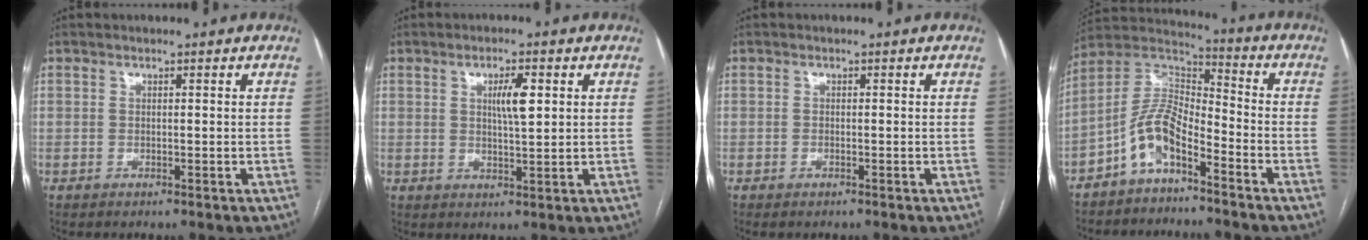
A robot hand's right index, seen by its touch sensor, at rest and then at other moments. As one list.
[{"total": 4.4, "force": [1.3, 0.8, 4.1], "torque": [-0.072, 0.002, 0.023]}, {"total": 0.6, "force": [-0.5, 0.1, 0.4], "torque": [-0.011, -0.001, -0.006]}, {"total": 8.9, "force": [-5.2, 3.3, 6.4], "torque": [-0.137, 0.028, -0.107]}]